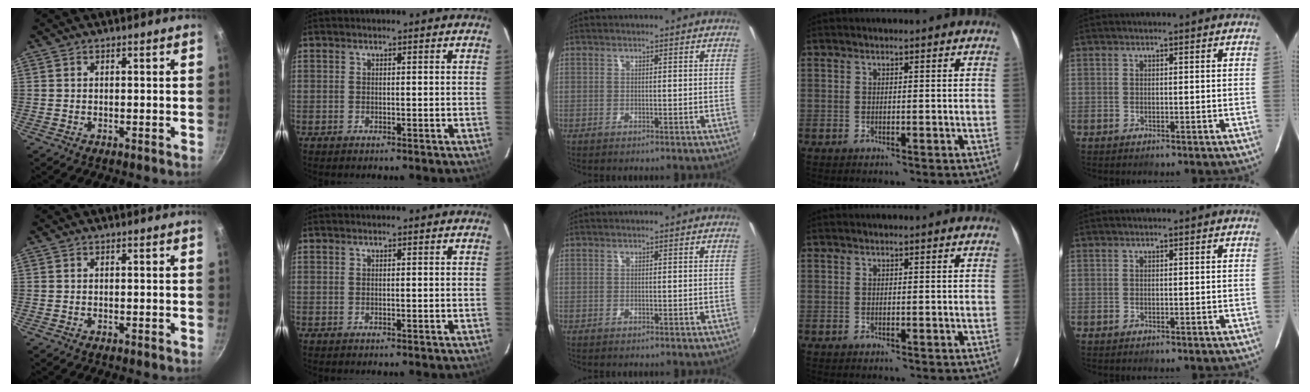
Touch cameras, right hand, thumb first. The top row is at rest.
{}